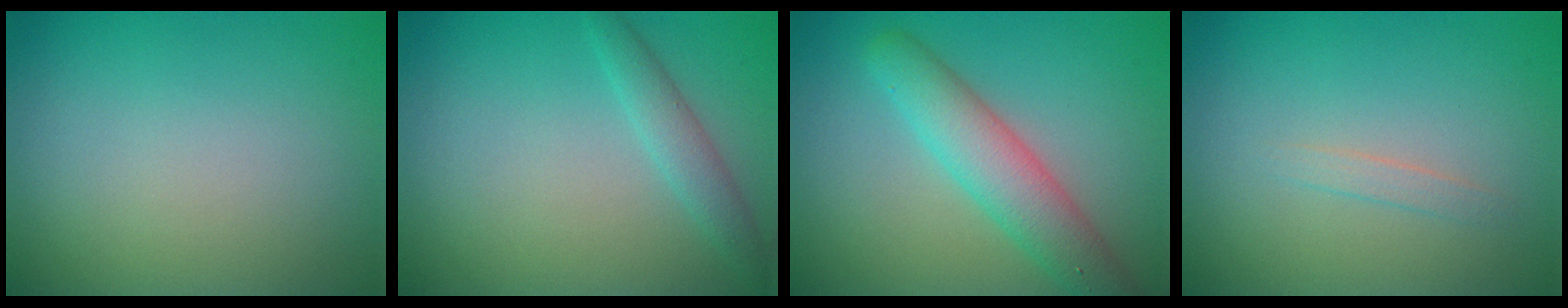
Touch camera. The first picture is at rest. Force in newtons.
{"total": 2.0, "press": 2.0, "slide": 0.1}
{"total": 4.9, "press": 4.9, "slide": 0.1}
{"total": 0.9, "press": 0.9, "slide": 0.0}